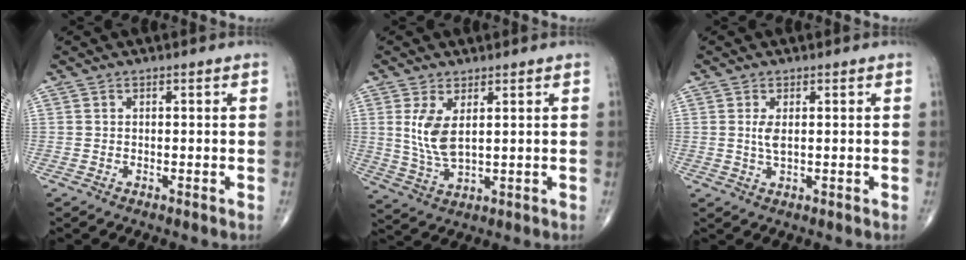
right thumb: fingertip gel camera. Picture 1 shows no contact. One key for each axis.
{"total": 6.9, "fx": 1.9, "fy": 2.9, "fz": 6.0, "tx": -0.122, "ty": -0.016, "tz": 0.050}
{"total": 2.5, "fx": 0.5, "fy": 0.9, "fz": 2.2, "tx": -0.046, "ty": -0.004, "tz": 0.014}